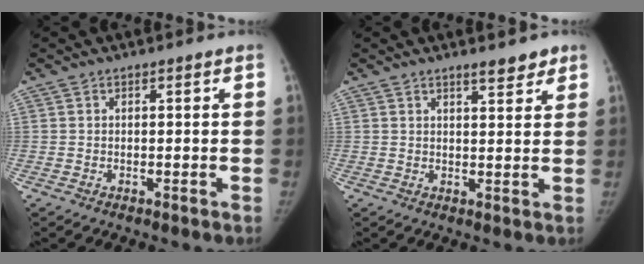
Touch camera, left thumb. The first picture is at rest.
{"total": 3.7, "force": [2.9, 1.1, 2.0], "torque": [-0.011, -0.019, 0.042]}